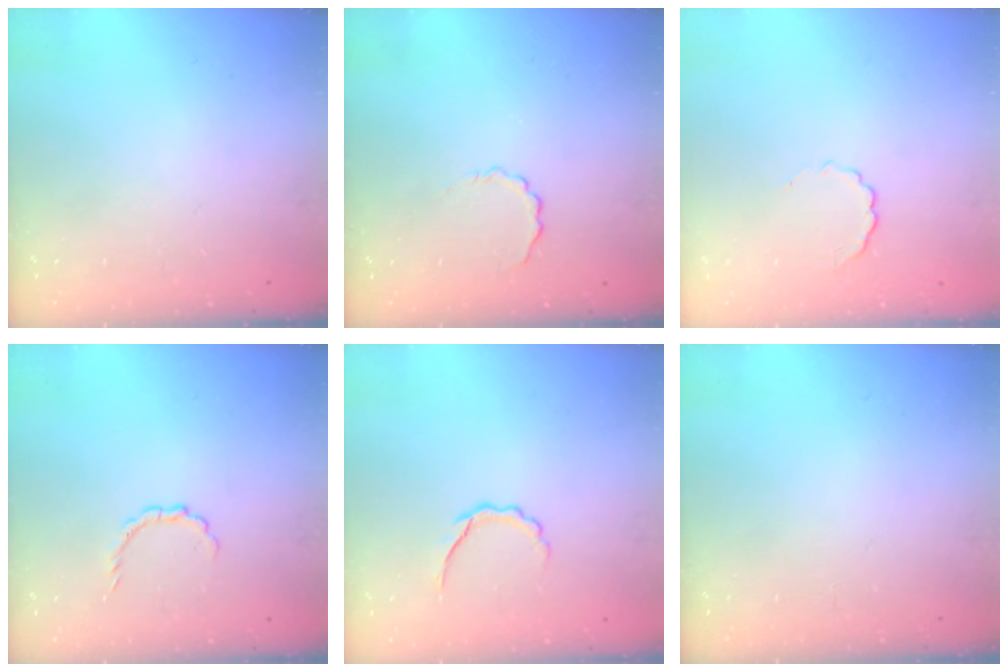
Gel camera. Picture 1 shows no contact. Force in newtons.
{"total": 2.6, "press": 2.5, "slide": 0.8}
{"total": 3.3, "press": 3.2, "slide": 0.7}
{"total": 3.1, "press": 3.0, "slide": 0.3}
{"total": 5.4, "press": 5.1, "slide": 1.8}
{"total": 0.0}